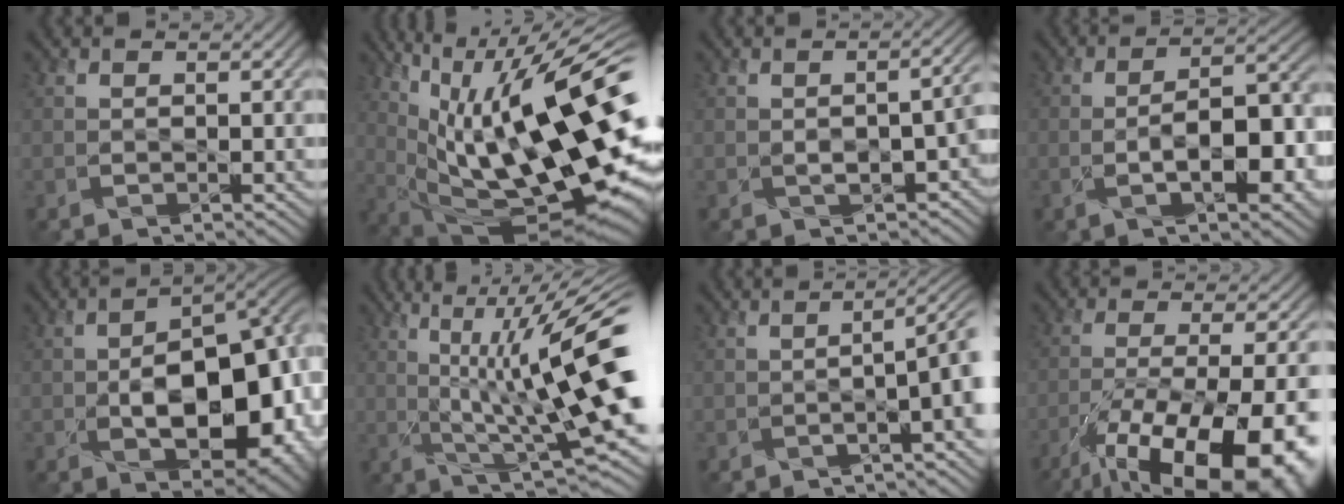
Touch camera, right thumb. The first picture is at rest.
{"total": 21.5, "force": [4.0, 7.5, 19.8], "torque": [-0.319, 0.020, 0.072]}
{"total": 5.9, "force": [-1.7, 3.2, 4.7], "torque": [-0.058, -0.007, -0.019]}
{"total": 9.6, "force": [-3.0, 3.1, 8.6], "torque": [-0.137, 0.004, -0.049]}
{"total": 13.8, "force": [-2.5, 7.3, 11.4], "torque": [-0.158, -0.019, -0.024]}
{"total": 17.3, "force": [2.3, 4.0, 16.7], "torque": [-0.270, 0.024, 0.056]}
{"total": 6.0, "force": [-0.8, 1.5, 5.8], "torque": [-0.069, 0.005, -0.017]}
{"total": 19.2, "force": [-11.8, 5.9, 14.0], "torque": [-0.238, -0.052, -0.174]}